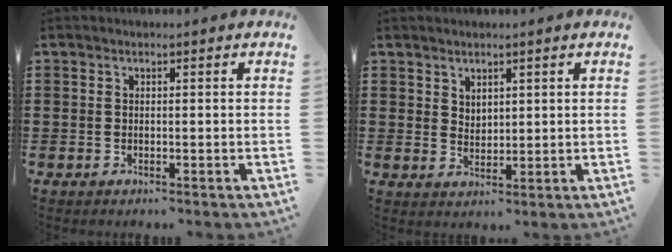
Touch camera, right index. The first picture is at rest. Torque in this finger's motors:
{"motor_torque": [-0.26, 0.37, 0.01, -0.01]}